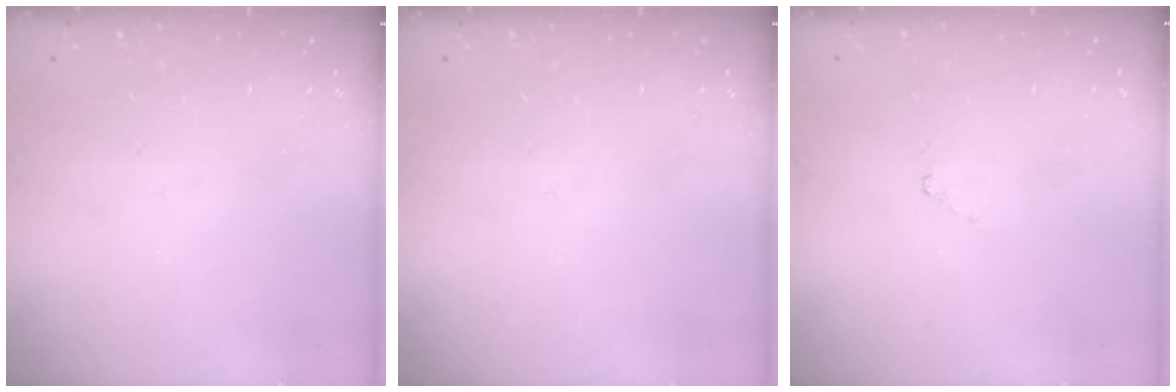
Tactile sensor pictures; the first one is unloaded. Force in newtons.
{"total": 0.0}
{"total": 1.8, "press": 1.7, "slide": 0.4}